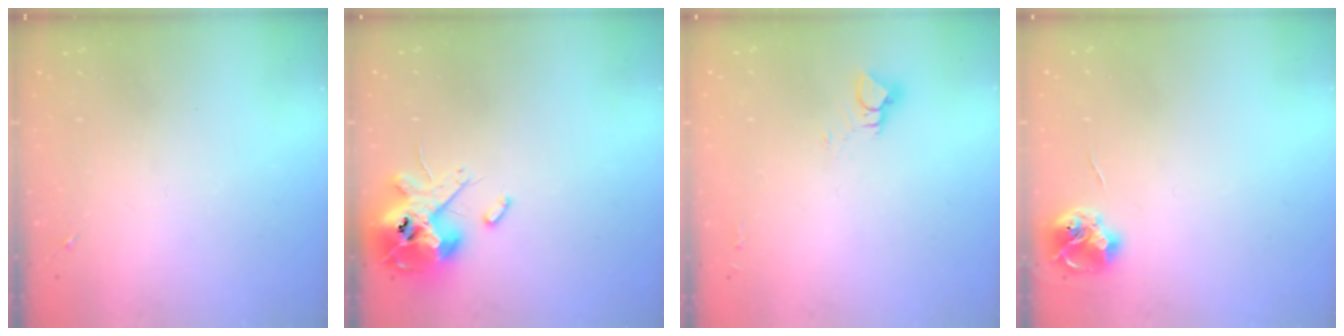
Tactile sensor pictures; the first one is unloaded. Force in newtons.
{"total": 13.9, "press": 13.7, "slide": 2.3}
{"total": 4.5, "press": 4.5, "slide": 0.4}
{"total": 7.3, "press": 7.3, "slide": 0.6}